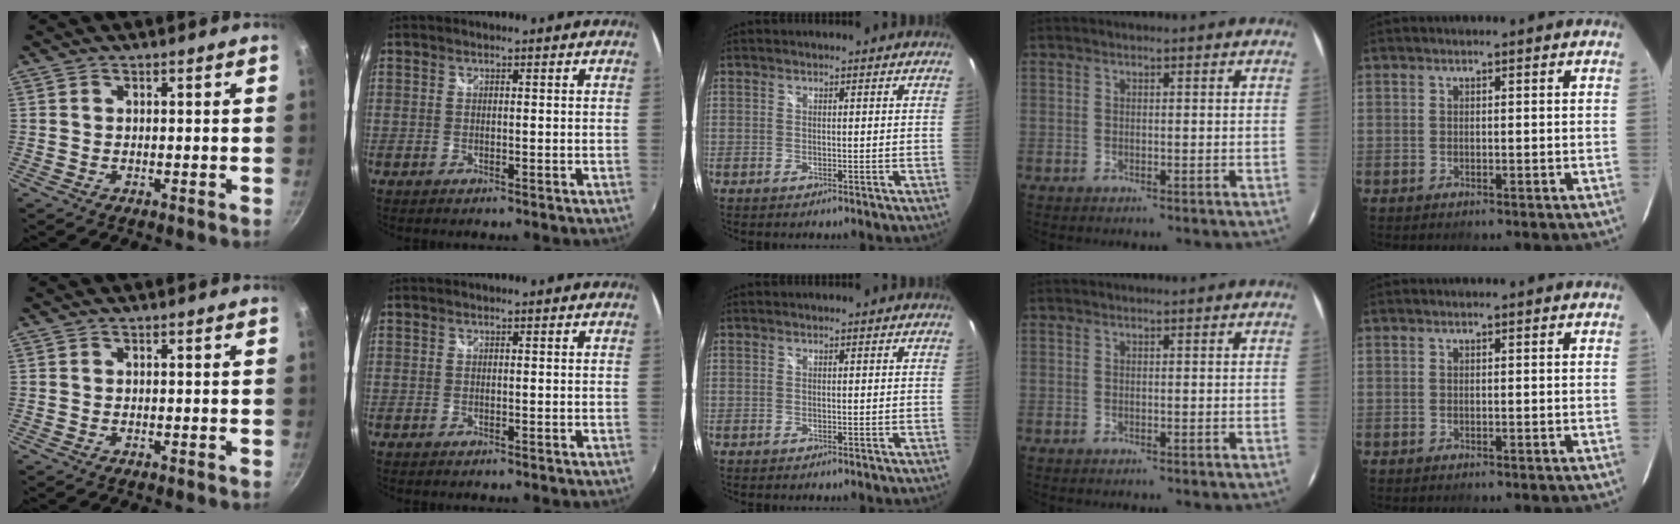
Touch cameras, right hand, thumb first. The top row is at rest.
{}